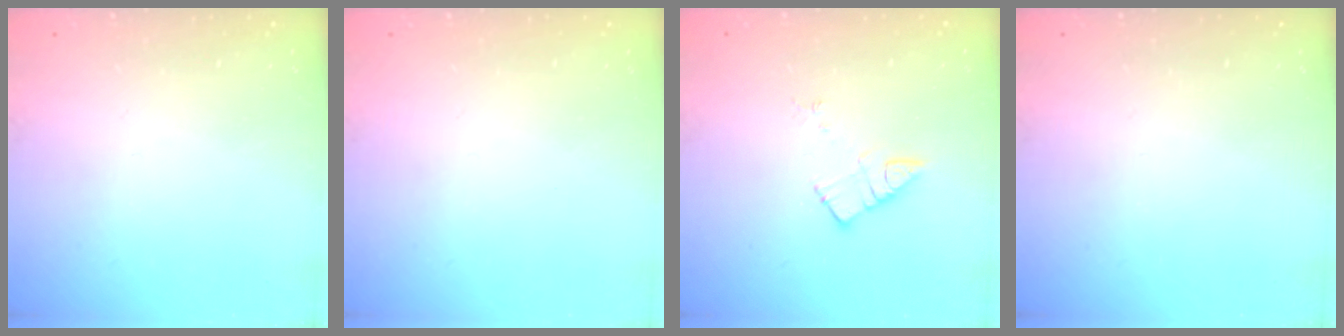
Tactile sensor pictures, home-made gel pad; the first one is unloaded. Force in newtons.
{"total": 0.0}
{"total": 5.8, "press": 5.8, "slide": 0.0}
{"total": 0.0}